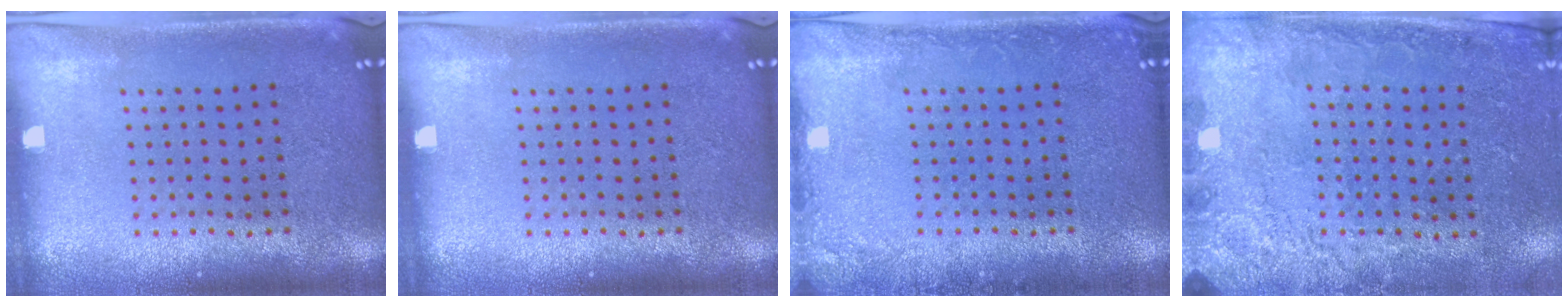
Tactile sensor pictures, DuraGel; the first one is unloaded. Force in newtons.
{"total": 0.0}
{"total": 1.4, "press": 1.4, "slide": 0.2}
{"total": 2.6, "press": 2.3, "slide": 1.2}